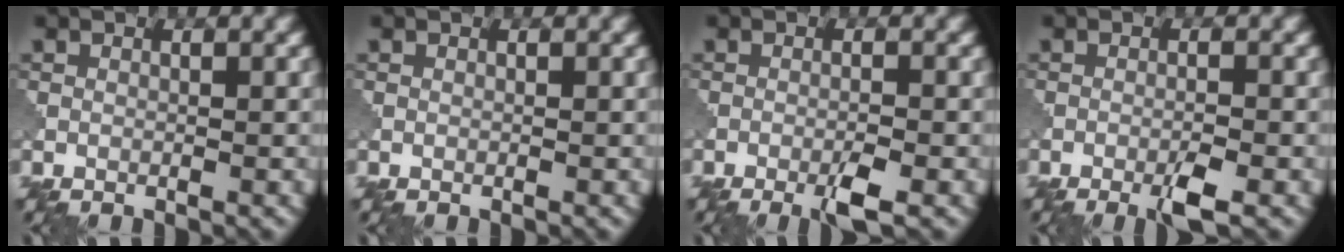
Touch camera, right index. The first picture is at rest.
{"total": 0.0}
{"total": 2.5, "force": [-1.4, 0.2, 2.1], "torque": [-0.036, 0.002, -0.028]}
{"total": 2.6, "force": [-1.5, 0.2, 2.1], "torque": [-0.037, 0.002, -0.030]}